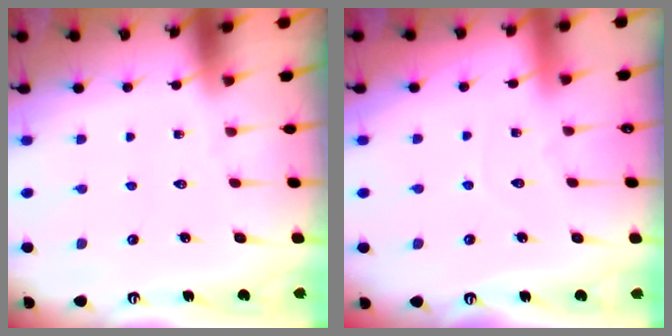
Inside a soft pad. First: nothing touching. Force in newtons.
{"total": 3.2, "press": 3.2, "slide": 0.2}